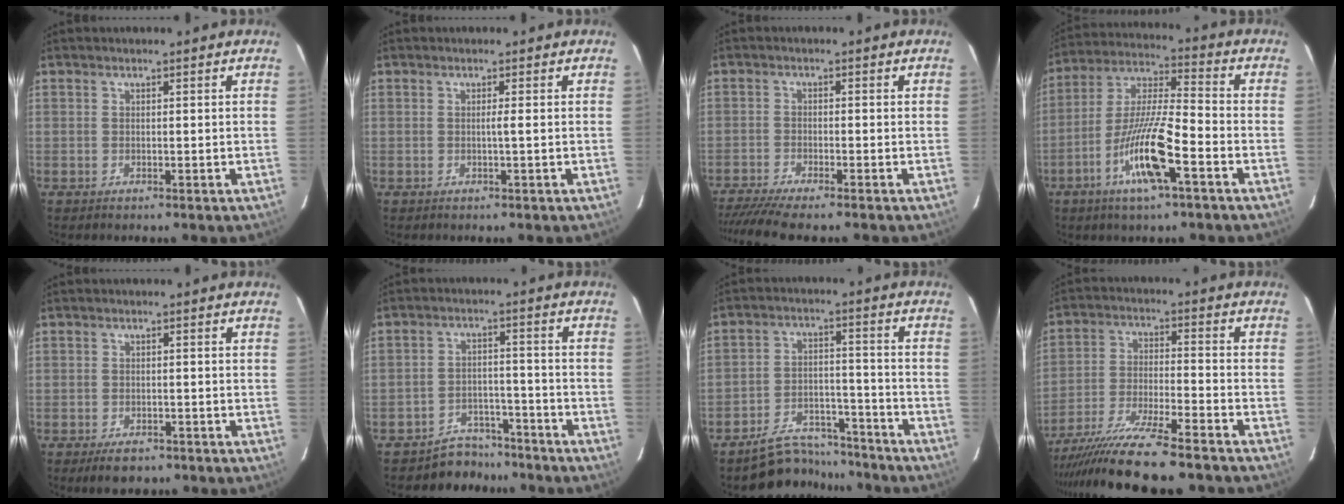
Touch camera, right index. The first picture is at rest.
{"total": 0.8, "force": [-0.1, -0.4, 0.7], "torque": [-0.006, -0.001, -0.004]}
{"total": 9.5, "force": [-8.2, 0.1, 4.9], "torque": [-0.071, -0.017, -0.132]}
{"total": 13.7, "force": [-5.8, 1.4, 12.3], "torque": [-0.243, -0.008, -0.108]}
{"total": 3.6, "force": [-2.5, 2.0, 1.7], "torque": [-0.030, -0.002, -0.032]}
{"total": 6.4, "force": [-5.6, 3.0, -0.3], "torque": [0.012, 0.025, -0.090]}
{"total": 9.2, "force": [-8.5, 3.4, 0.9], "torque": [-0.005, 0.032, -0.137]}
{"total": 15.2, "force": [-12.9, 0.4, 8.0], "torque": [-0.151, -0.028, -0.220]}